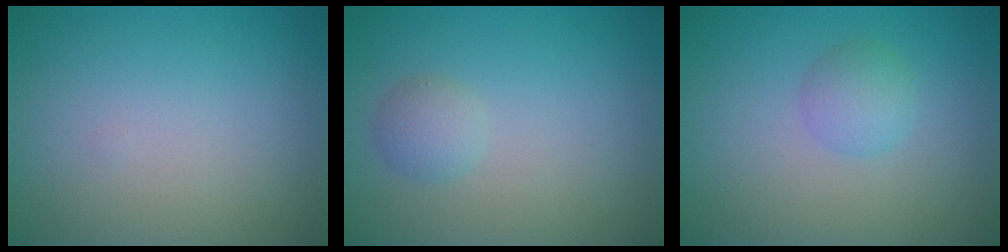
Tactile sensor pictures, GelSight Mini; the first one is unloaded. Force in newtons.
{"total": 1.6, "press": 1.6, "slide": 0.1}
{"total": 2.0, "press": 2.0, "slide": 0.1}